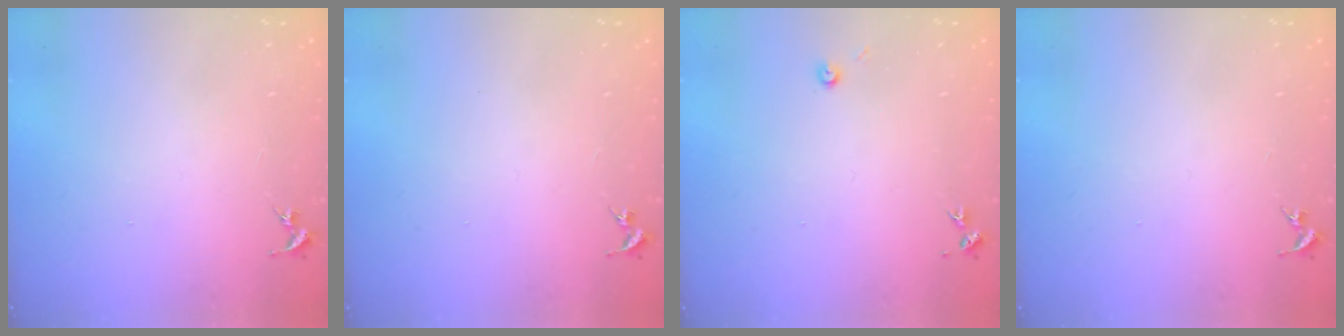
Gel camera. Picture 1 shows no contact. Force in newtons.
{"total": 0.0}
{"total": 3.2, "press": 3.2, "slide": 0.3}
{"total": 0.0}